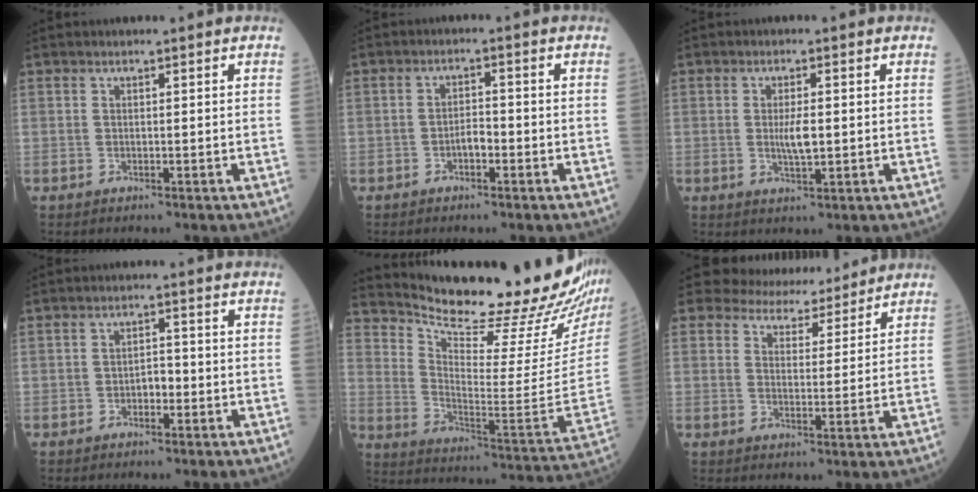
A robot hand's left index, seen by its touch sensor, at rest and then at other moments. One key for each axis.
{"total": 2.2, "fx": -1.2, "fy": 0.8, "fz": 1.6, "tx": -0.022, "ty": 0.003, "tz": -0.025}
{"total": 3.2, "fx": -0.2, "fy": 0.8, "fz": 3.1, "tx": -0.058, "ty": -0.007, "tz": -0.002}
{"total": 2.1, "fx": -1.0, "fy": 1.1, "fz": 1.5, "tx": -0.016, "ty": 0.003, "tz": -0.019}
{"total": 26.1, "fx": 23.5, "fy": 1.1, "fz": 11.1, "tx": -0.190, "ty": -0.124, "tz": 0.318}
{"total": 8.6, "fx": 8.1, "fy": 2.9, "fz": 1.0, "tx": -0.008, "ty": 0.004, "tz": 0.108}